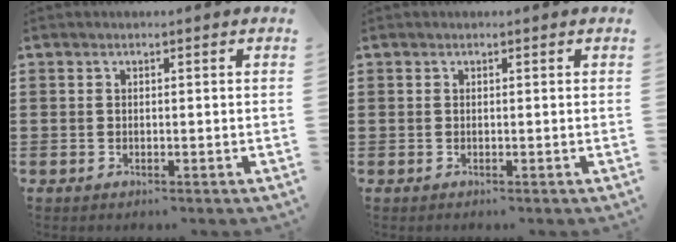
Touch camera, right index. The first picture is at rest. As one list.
[{"total": 0.0}]